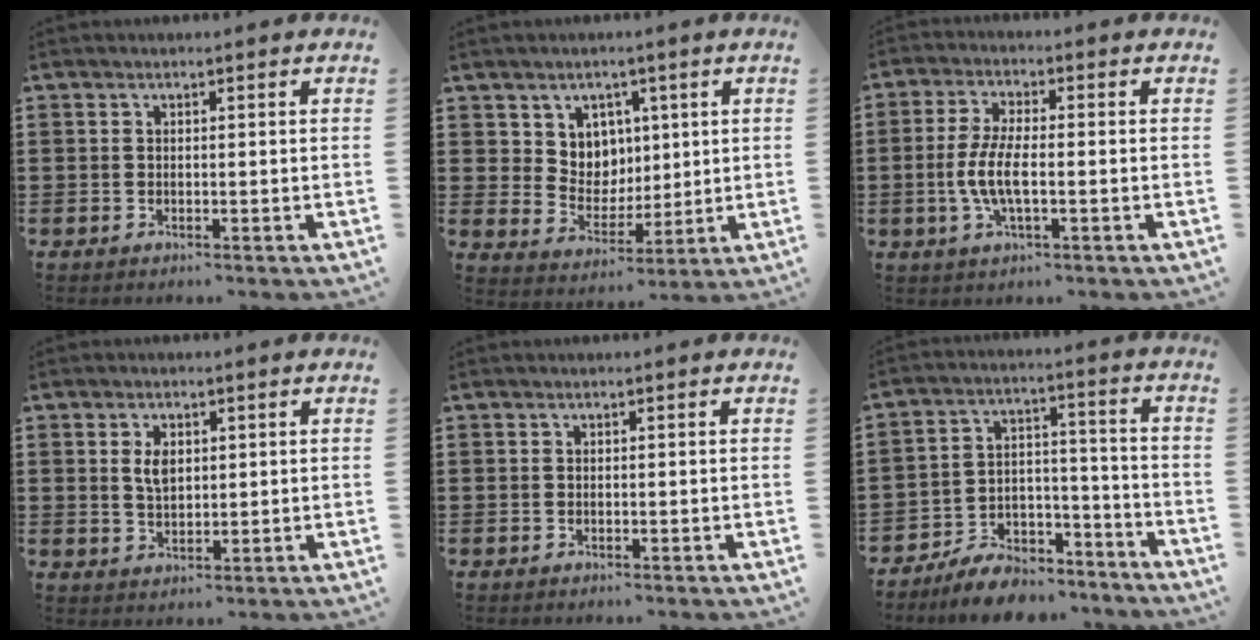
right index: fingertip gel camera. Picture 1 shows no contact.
{"total": 6.0, "force": [3.1, 5.1, 0.6], "torque": [-0.036, -0.005, 0.057]}
{"total": 6.2, "force": [-1.4, 1.9, 5.7], "torque": [-0.134, -0.009, -0.035]}
{"total": 3.2, "force": [0.9, 1.8, 2.5], "torque": [-0.055, 0.008, 0.014]}
{"total": 0.0}
{"total": 8.0, "force": [-7.5, 2.3, 1.5], "torque": [-0.021, 0.029, -0.142]}